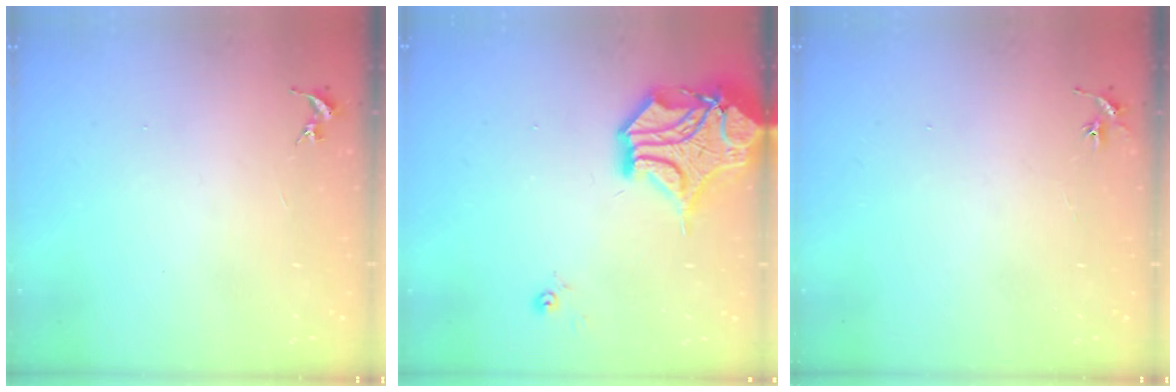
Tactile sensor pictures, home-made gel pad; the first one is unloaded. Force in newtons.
{"total": 16.9, "press": 16.8, "slide": 2.5}
{"total": 2.9, "press": 2.9, "slide": 0.3}